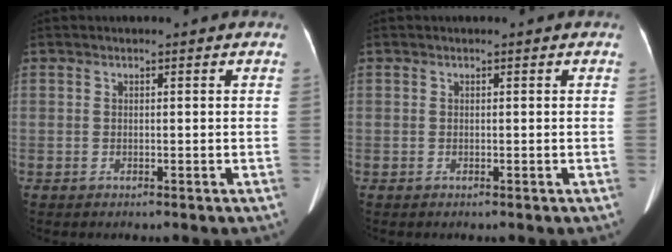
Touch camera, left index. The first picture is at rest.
{"total": 0.0}